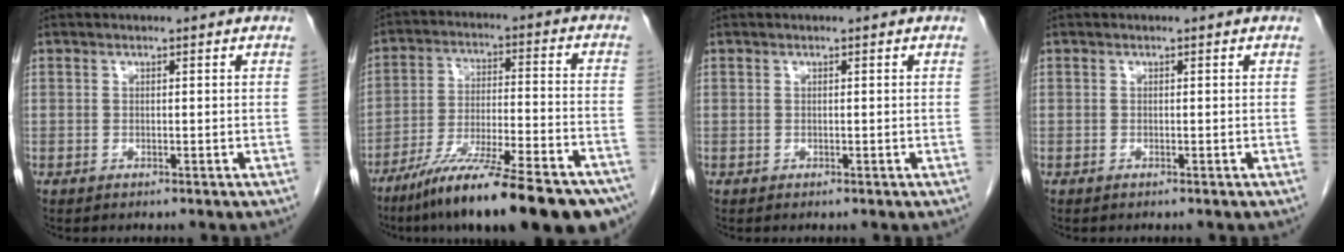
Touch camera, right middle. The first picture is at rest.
{"total": 23.5, "force": [-18.2, 2.9, 14.5], "torque": [-0.165, -0.012, -0.281]}
{"total": 0.0}
{"total": 0.0}